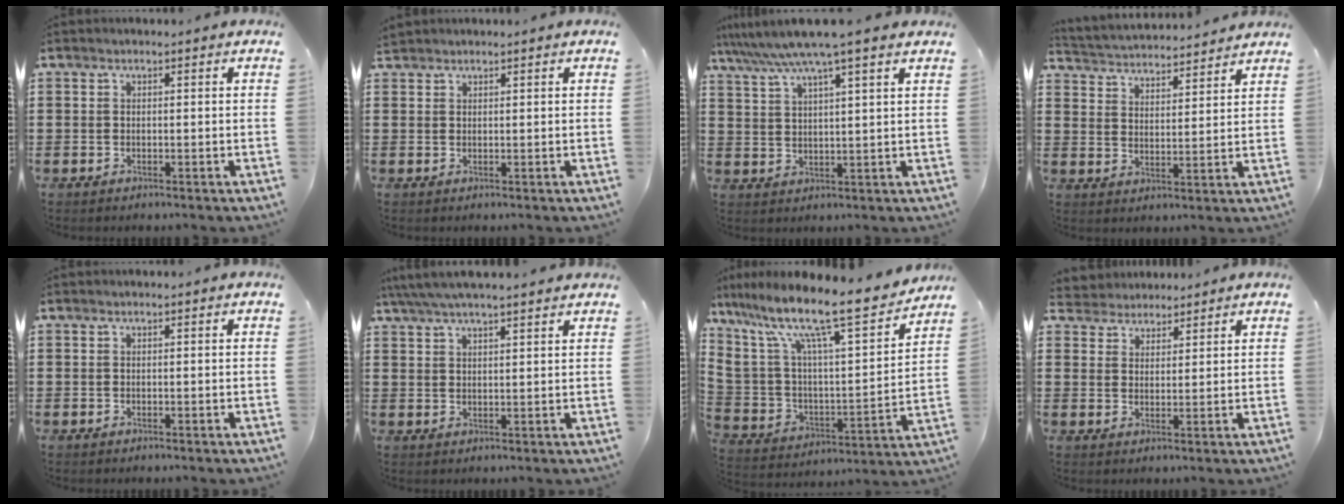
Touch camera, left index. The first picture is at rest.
{"total": 0.9, "force": [0.9, 0.2, 0.1], "torque": [-0.005, 0.001, 0.017]}
{"total": 7.0, "force": [5.6, -0.3, 4.3], "torque": [-0.100, -0.023, 0.094]}
{"total": 3.5, "force": [3.4, 0.1, -0.5], "torque": [-0.011, -0.024, 0.057]}
{"total": 0.0}
{"total": 4.2, "force": [3.8, 0.2, 2.0], "torque": [-0.049, -0.007, 0.068]}
{"total": 13.8, "force": [10.8, 2.0, 8.3], "torque": [-0.190, -0.071, 0.179]}
{"total": 3.2, "force": [2.9, 1.3, -0.7], "torque": [-0.003, -0.003, 0.053]}